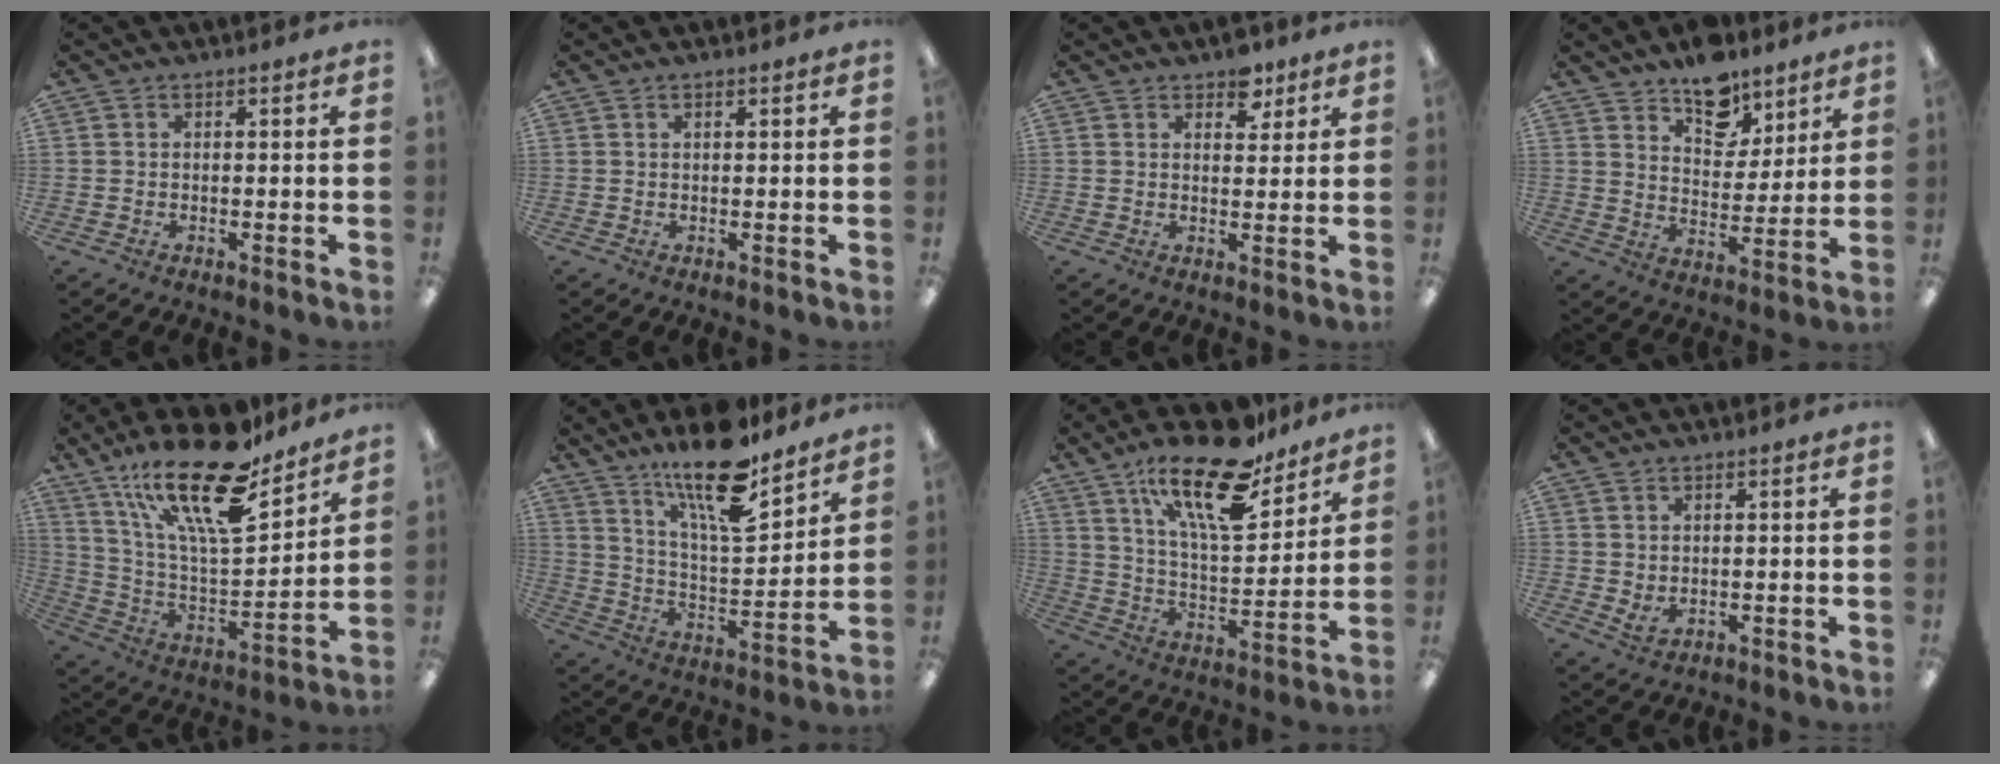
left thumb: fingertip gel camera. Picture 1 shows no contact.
{"total": 0.6, "force": [0.4, 0.1, 0.3], "torque": [-0.007, 0.002, 0.007]}
{"total": 5.6, "force": [3.9, 3.1, 2.6], "torque": [-0.011, -0.019, 0.062]}
{"total": 11.5, "force": [9.0, 6.2, 3.7], "torque": [-0.046, -0.060, 0.163]}
{"total": 24.8, "force": [17.1, 8.2, 16.0], "torque": [-0.283, -0.105, 0.289]}
{"total": 18.0, "force": [14.0, 4.9, 10.3], "torque": [-0.181, -0.089, 0.234]}
{"total": 22.0, "force": [14.9, 7.9, 14.1], "torque": [-0.236, -0.085, 0.250]}
{"total": 2.3, "force": [1.1, 1.4, 1.5], "torque": [-0.021, -0.004, 0.019]}